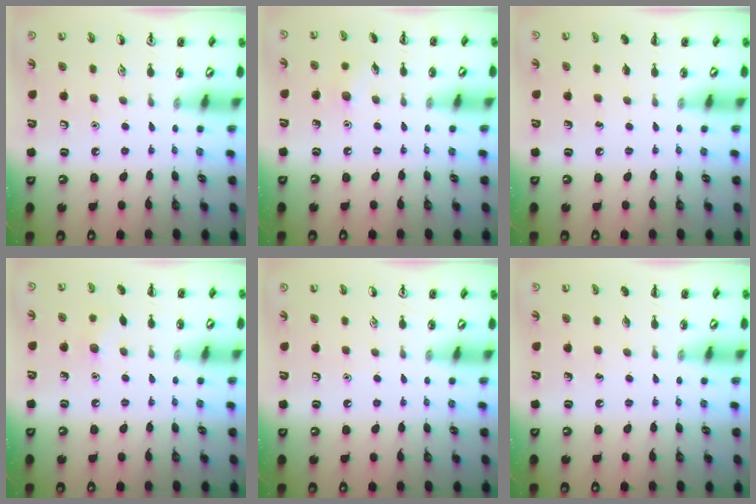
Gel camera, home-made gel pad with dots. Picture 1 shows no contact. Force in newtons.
{"total": 5.4, "press": 5.2, "slide": 1.5}
{"total": 0.0}
{"total": 5.4, "press": 5.2, "slide": 1.6}
{"total": 0.0}
{"total": 0.0}